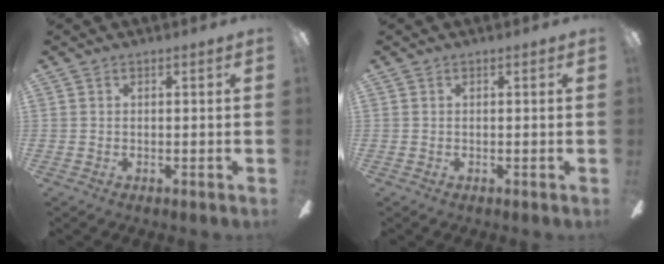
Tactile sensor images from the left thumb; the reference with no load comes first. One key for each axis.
{"total": 0.0}